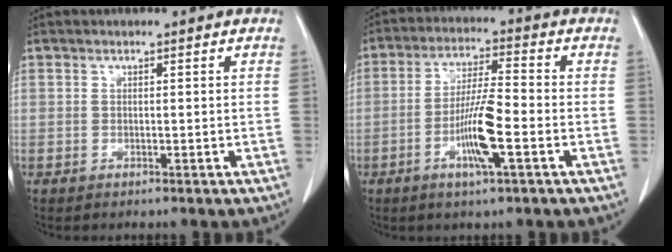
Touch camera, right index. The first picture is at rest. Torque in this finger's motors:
{"motor_torque": [0.14, 0.28, 0.11, 0.07]}